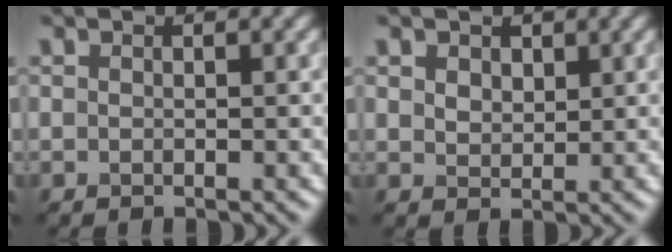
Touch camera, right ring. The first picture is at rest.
{"total": 2.6, "force": [1.5, 1.8, 1.3], "torque": [-0.029, 0.009, 0.018]}